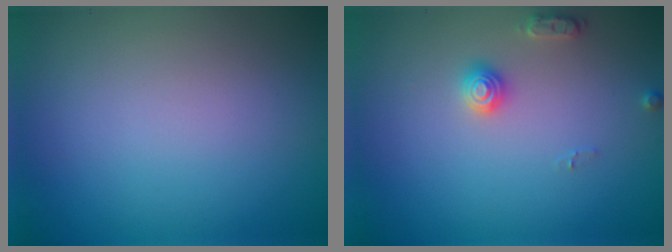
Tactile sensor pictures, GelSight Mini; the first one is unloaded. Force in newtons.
{"total": 2.0, "press": 2.0, "slide": 0.3}